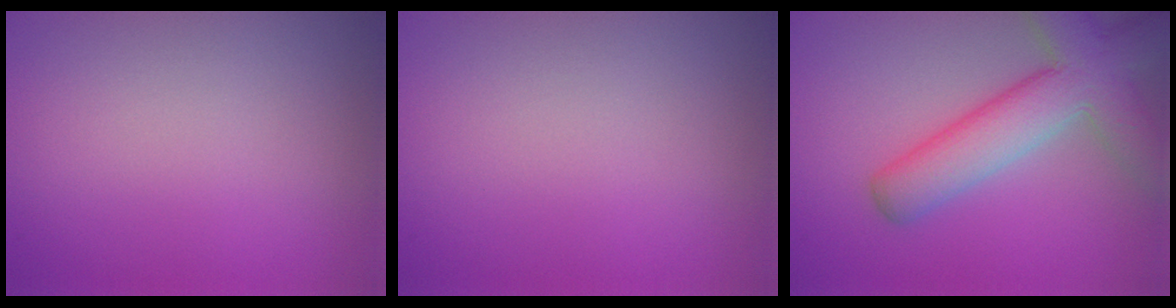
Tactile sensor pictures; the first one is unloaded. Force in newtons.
{"total": 0.0}
{"total": 7.3, "press": 7.2, "slide": 0.4}